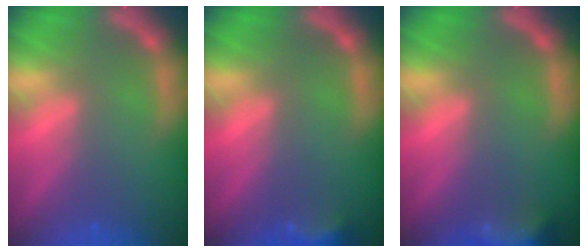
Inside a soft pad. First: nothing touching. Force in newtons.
{"total": 3.0}
{"total": 6.5}